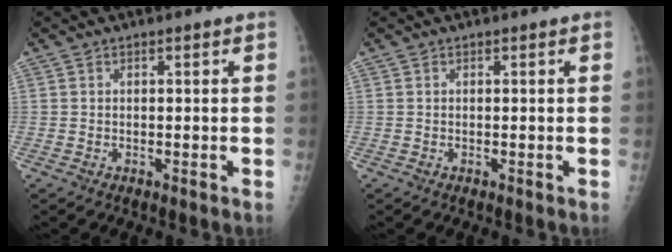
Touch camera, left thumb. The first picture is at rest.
{"total": 0.0}